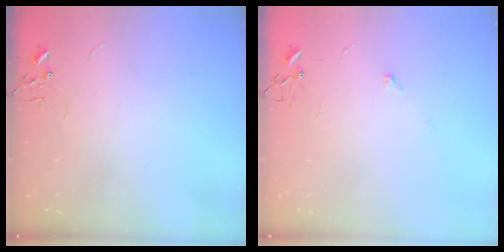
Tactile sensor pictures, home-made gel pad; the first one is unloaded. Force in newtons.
{"total": 5.4, "press": 5.1, "slide": 1.8}